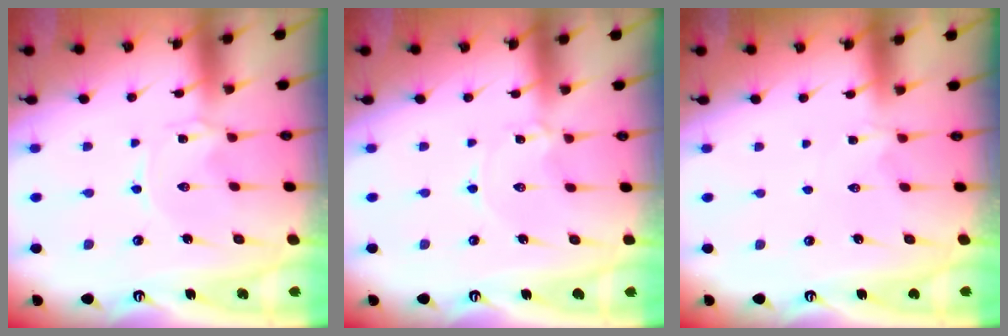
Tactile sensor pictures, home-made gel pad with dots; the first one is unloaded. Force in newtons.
{"total": 1.4, "press": 1.3, "slide": 0.2}
{"total": 1.5, "press": 1.4, "slide": 0.6}